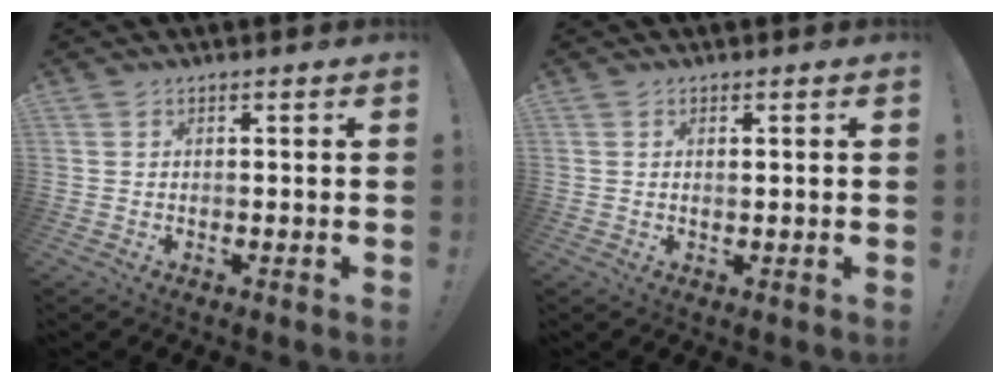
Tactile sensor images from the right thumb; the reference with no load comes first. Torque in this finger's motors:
{"motor_torque": [-0.13, -0.37, -0.20, 0.07, -0.02]}